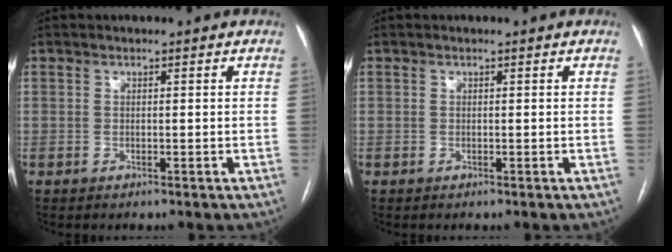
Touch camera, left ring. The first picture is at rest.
{"total": 0.0}